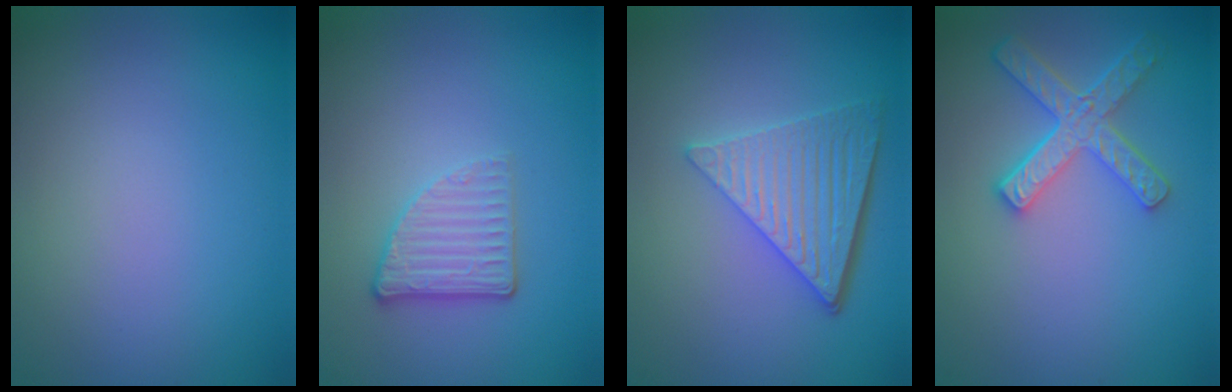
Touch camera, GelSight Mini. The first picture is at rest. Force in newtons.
{"total": 2.7, "press": 2.3, "slide": 1.4}
{"total": 5.8, "press": 4.4, "slide": 3.8}
{"total": 4.5, "press": 3.8, "slide": 2.5}